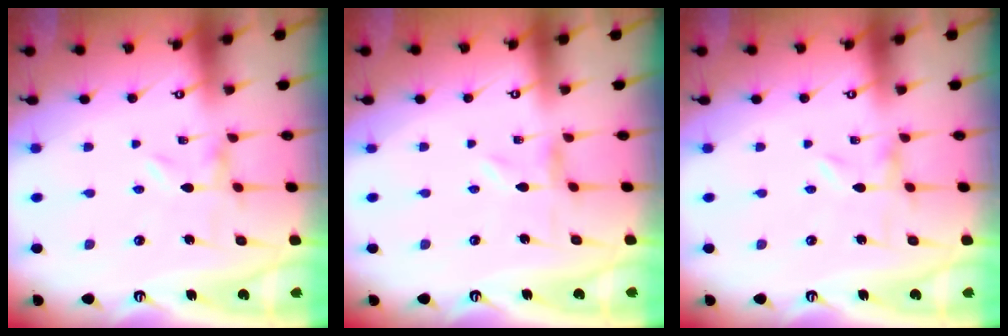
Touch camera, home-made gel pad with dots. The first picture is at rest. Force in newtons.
{"total": 0.5, "press": 0.4, "slide": 0.3}
{"total": 0.0}